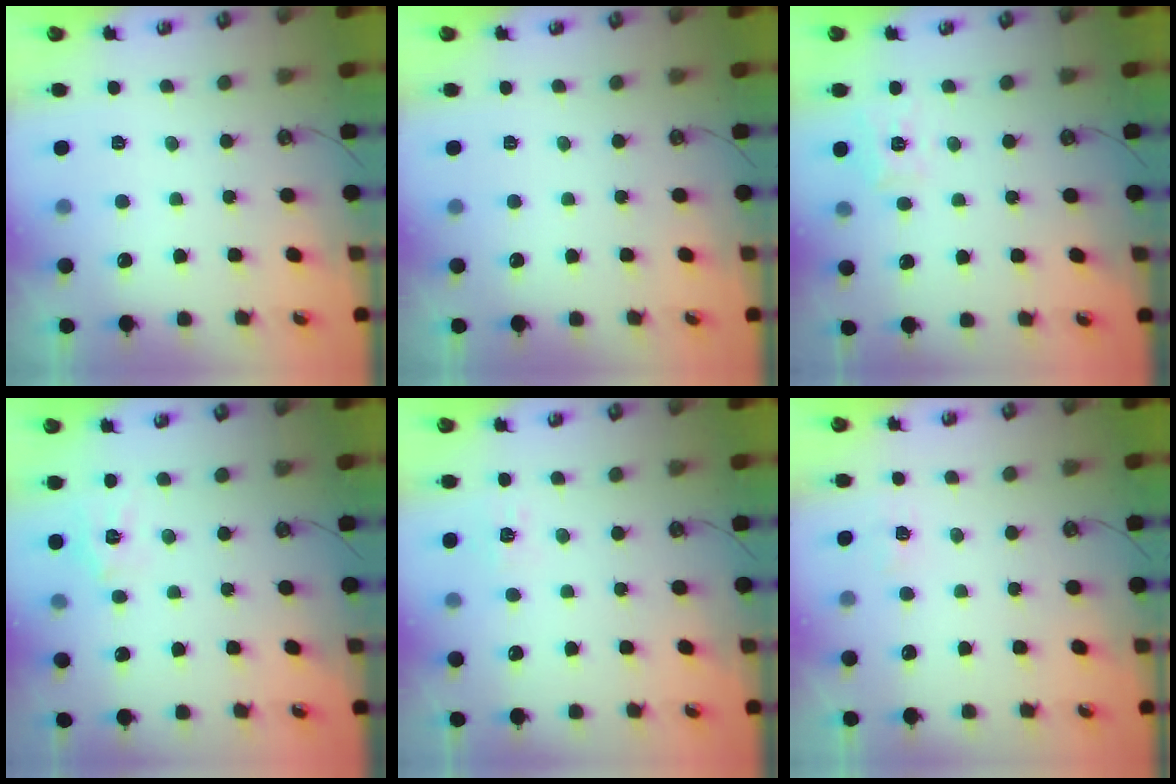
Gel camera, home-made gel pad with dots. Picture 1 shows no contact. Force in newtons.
{"total": 0.0}
{"total": 9.4, "press": 9.3, "slide": 0.8}
{"total": 6.2, "press": 6.1, "slide": 0.5}
{"total": 6.6, "press": 6.6, "slide": 0.6}
{"total": 5.2, "press": 5.1, "slide": 0.5}